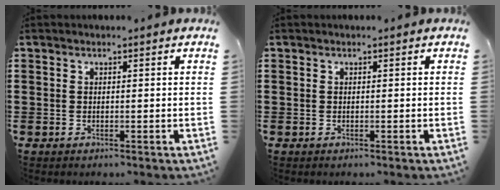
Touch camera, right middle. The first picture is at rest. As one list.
[{"total": 0.0}]